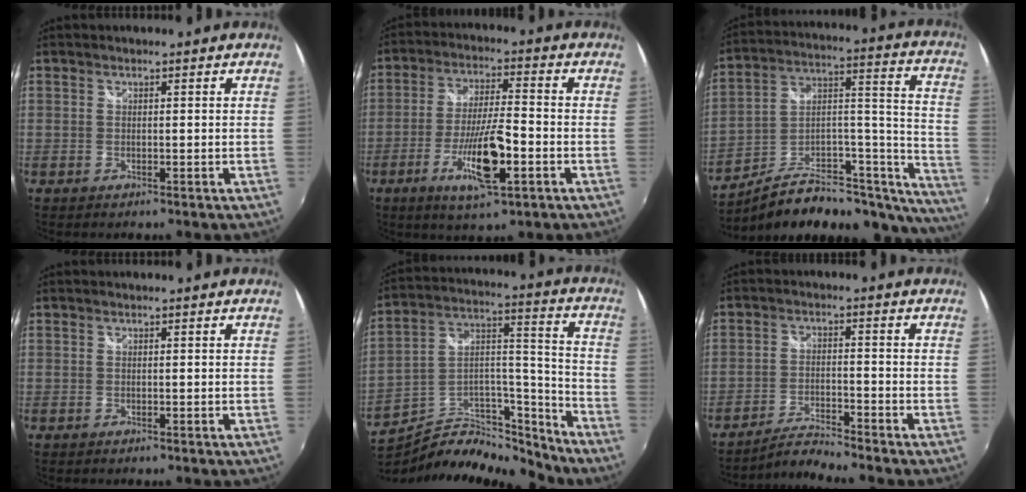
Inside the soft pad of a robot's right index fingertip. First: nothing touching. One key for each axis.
{"total": 12.2, "fx": -4.9, "fy": 2.0, "fz": 11.0, "tx": -0.215, "ty": -0.014, "tz": -0.087}
{"total": 25.1, "fx": -16.4, "fy": 11.3, "fz": 15.3, "tx": -0.189, "ty": 0.039, "tz": -0.239}
{"total": 0.0}
{"total": 16.9, "fx": -15.4, "fy": 4.8, "fz": 5.1, "tx": -0.079, "ty": 0.043, "tz": -0.265}
{"total": 5.0, "fx": -4.9, "fy": -1.1, "fz": 0.4, "tx": -0.027, "ty": 0.005, "tz": -0.096}